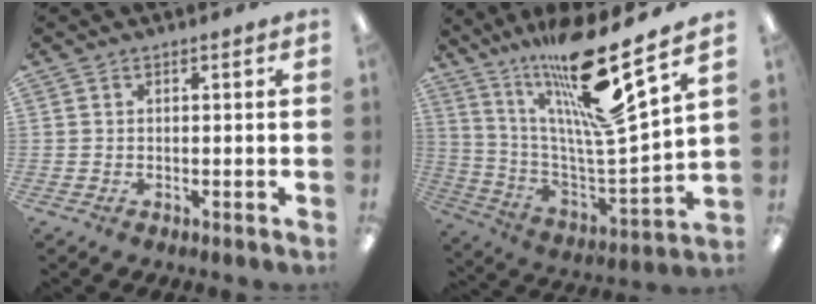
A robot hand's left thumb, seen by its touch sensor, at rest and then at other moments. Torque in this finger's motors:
{"motor_torque": [0.42, 0.36, 1.56, -1.21, 0.25]}